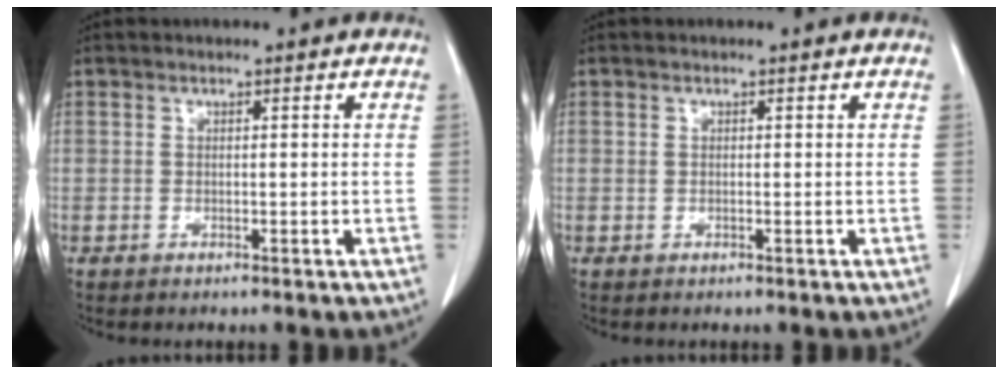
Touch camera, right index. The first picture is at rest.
{"total": 0.0}